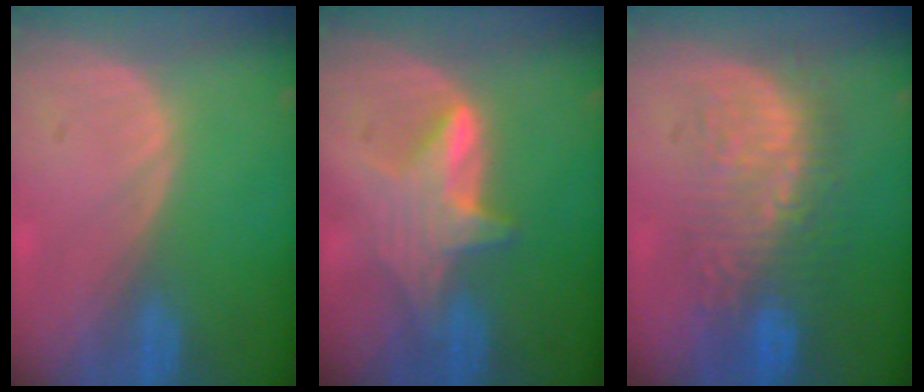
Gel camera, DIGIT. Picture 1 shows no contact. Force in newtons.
{"total": 5.8, "press": 5.7, "slide": 0.9}
{"total": 9.3, "press": 9.0, "slide": 2.3}